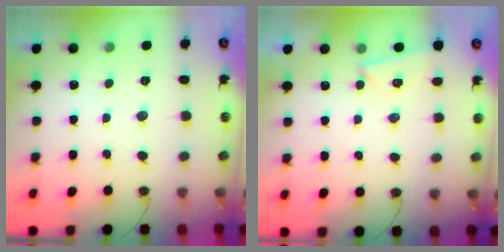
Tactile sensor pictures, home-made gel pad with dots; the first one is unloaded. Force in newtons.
{"total": 3.6, "press": 2.7, "slide": 2.4}